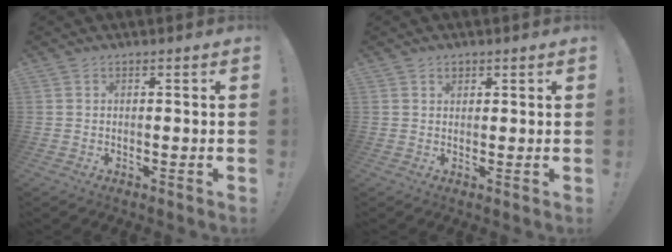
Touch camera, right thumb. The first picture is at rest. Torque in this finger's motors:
{"motor_torque": [0.20, 0.49, 0.25, -0.19, 0.00]}